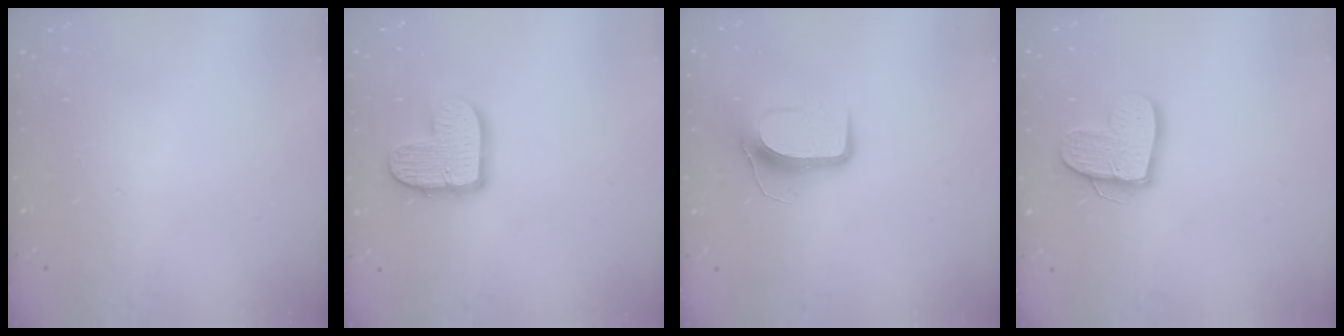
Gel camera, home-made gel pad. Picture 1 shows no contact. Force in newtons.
{"total": 12.2, "press": 12.2, "slide": 0.8}
{"total": 9.6, "press": 9.6, "slide": 0.3}
{"total": 12.9, "press": 12.9, "slide": 1.0}